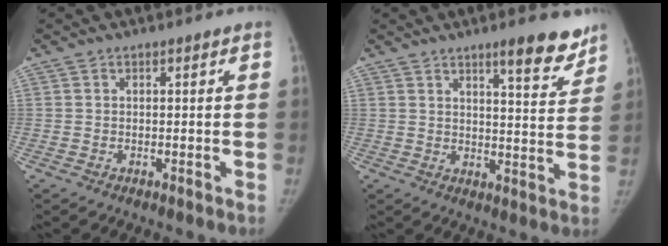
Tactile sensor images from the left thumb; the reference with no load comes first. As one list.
[{"total": 9.5, "force": [6.9, 2.0, 6.1], "torque": [-0.056, -0.046, 0.097]}]